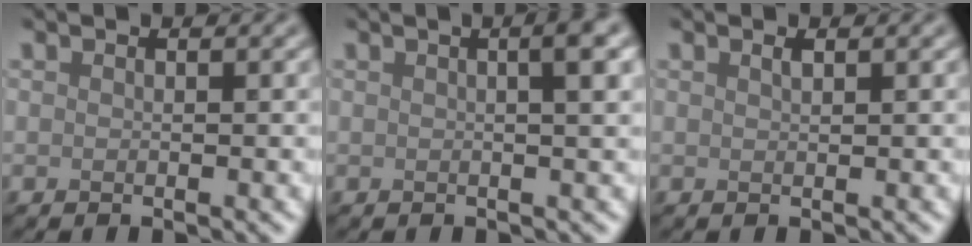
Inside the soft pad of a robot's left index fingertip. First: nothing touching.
{"total": 4.1, "force": [1.0, 1.4, 3.7], "torque": [-0.028, 0.018, -0.006]}
{"total": 0.6, "force": [0.5, 0.2, 0.4], "torque": [-0.007, 0.001, 0.008]}